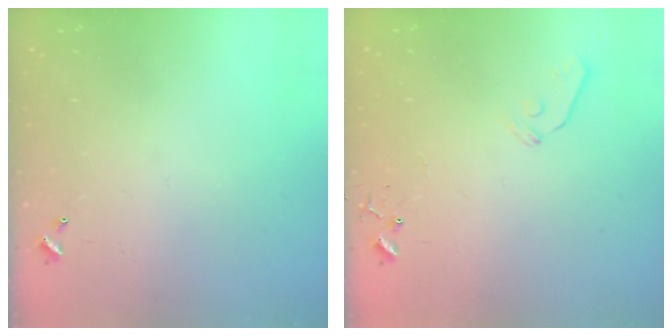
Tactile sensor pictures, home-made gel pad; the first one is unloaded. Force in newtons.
{"total": 5.5, "press": 5.5, "slide": 0.5}